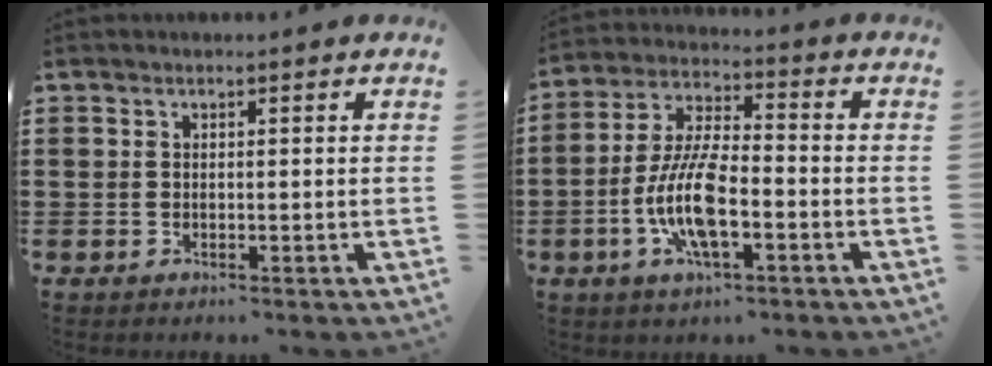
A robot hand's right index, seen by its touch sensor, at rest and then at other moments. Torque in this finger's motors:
{"motor_torque": [2.14, 0.00, 1.06, 0.21]}